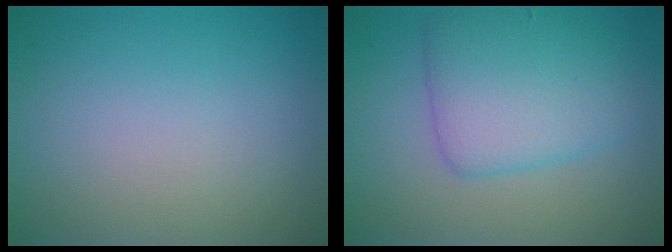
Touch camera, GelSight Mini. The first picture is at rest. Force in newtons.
{"total": 5.4, "press": 5.4, "slide": 0.2}